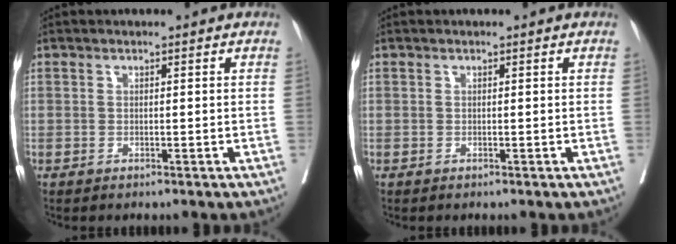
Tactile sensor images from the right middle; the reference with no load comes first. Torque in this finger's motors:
{"motor_torque": [0.11, -0.36, 0.05, 0.00]}